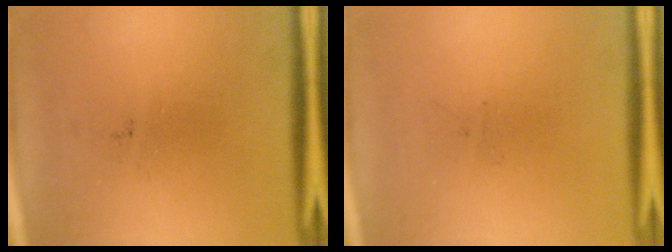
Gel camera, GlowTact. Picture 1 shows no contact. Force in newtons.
{"total": 0.0}